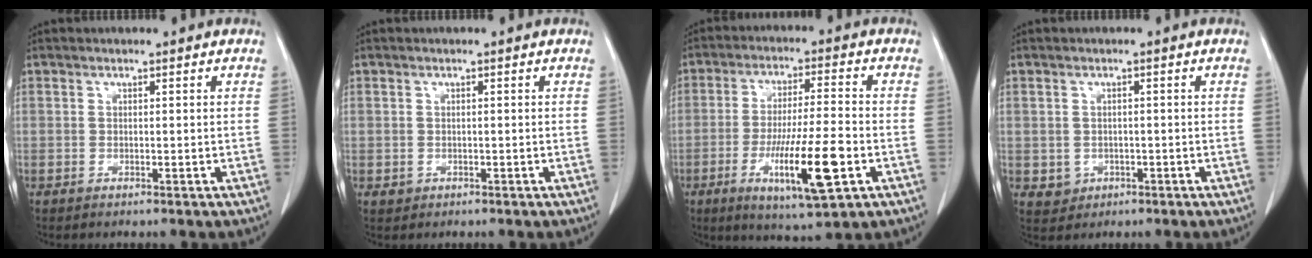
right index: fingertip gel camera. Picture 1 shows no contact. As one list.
[{"total": 1.1, "force": [-0.3, 1.0, 0.1], "torque": [-0.006, 0.003, 0.001]}, {"total": 13.1, "force": [-4.4, 1.1, 12.2], "torque": [-0.218, -0.019, -0.070]}, {"total": 2.9, "force": [-0.7, 2.8, 0.5], "torque": [-0.007, 0.005, 0.000]}]